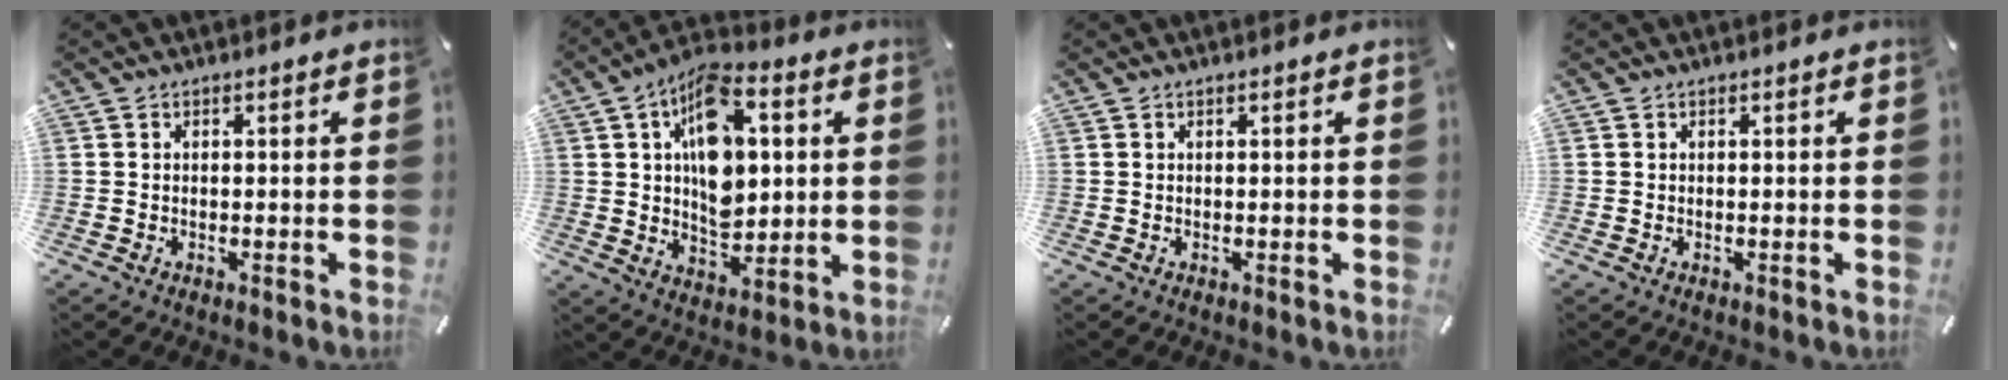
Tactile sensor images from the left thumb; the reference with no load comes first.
{"total": 15.3, "force": [3.5, 10.0, 11.1], "torque": [-0.186, -0.009, 0.060]}
{"total": 0.0}
{"total": 0.0}